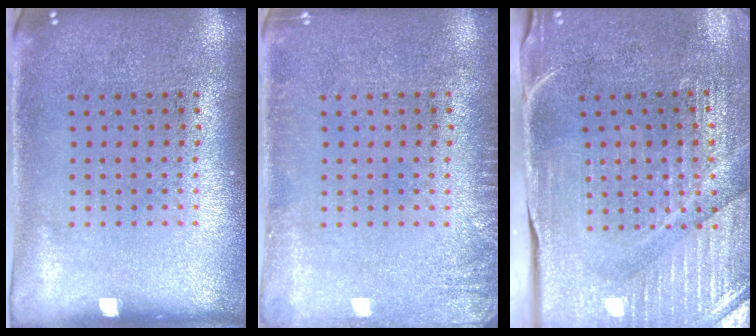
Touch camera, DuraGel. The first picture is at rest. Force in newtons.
{"total": 1.4, "press": 1.4, "slide": 0.3}
{"total": 3.8, "press": 3.7, "slide": 0.9}